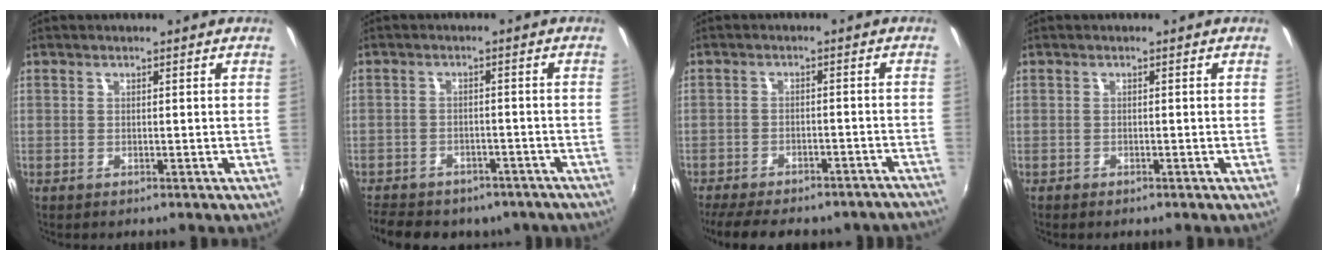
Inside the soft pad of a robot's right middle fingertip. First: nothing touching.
{"total": 14.1, "force": [-10.8, 7.0, 5.7], "torque": [-0.137, -0.008, -0.141]}
{"total": 17.2, "force": [-15.0, 4.8, 6.9], "torque": [-0.149, -0.010, -0.192]}
{"total": 0.6, "force": [-0.6, 0.2, -0.1], "torque": [-0.003, 0.000, -0.009]}